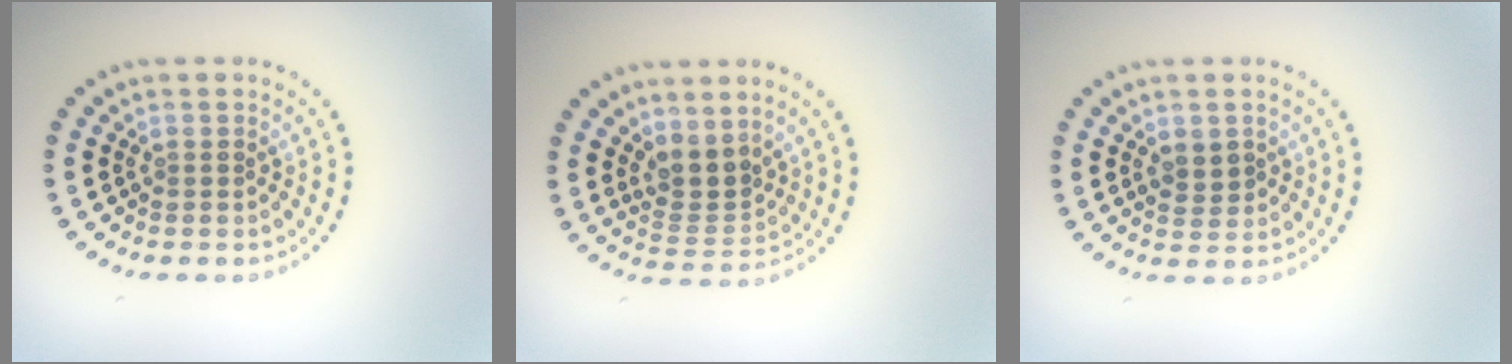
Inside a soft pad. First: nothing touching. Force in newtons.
{"total": 2.7, "press": 2.1, "slide": 1.7}
{"total": 1.3, "press": 1.2, "slide": 0.6}